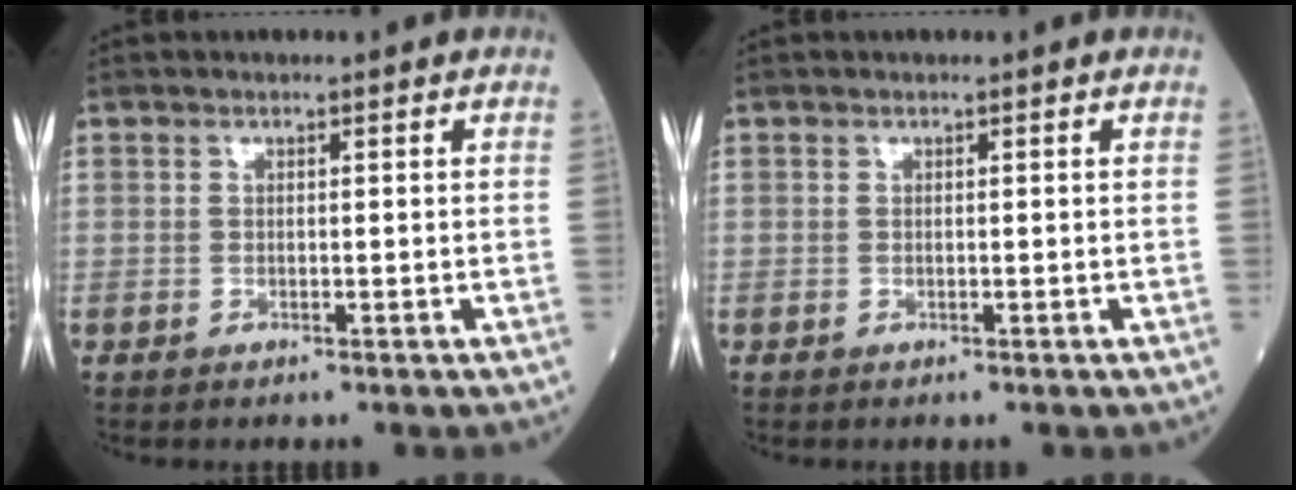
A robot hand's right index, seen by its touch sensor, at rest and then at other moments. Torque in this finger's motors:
{"motor_torque": [0.02, 0.03, -0.05, -0.01]}